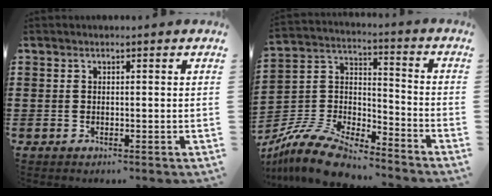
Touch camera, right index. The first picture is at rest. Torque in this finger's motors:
{"motor_torque": [-0.98, 1.16, 0.38, 0.04]}